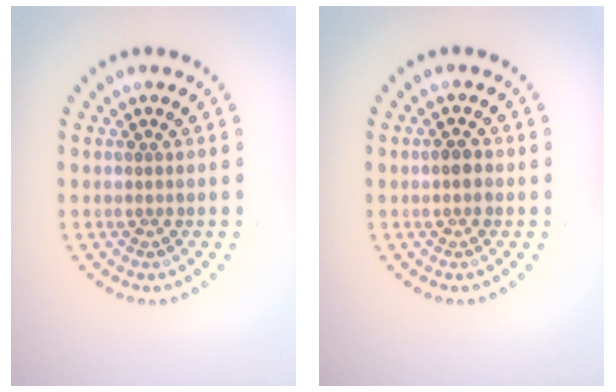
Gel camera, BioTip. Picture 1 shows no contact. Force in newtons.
{"total": 1.4, "press": 1.4, "slide": 0.3}